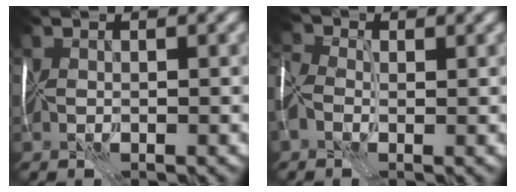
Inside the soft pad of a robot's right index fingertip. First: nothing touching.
{"total": 4.8, "force": [-0.5, 3.4, 3.4], "torque": [-0.092, 0.009, -0.020]}